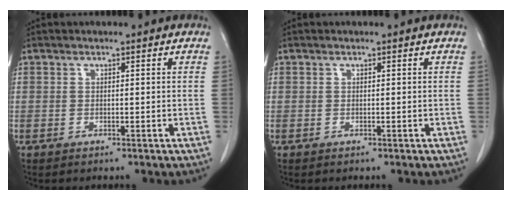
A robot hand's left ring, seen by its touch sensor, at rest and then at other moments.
{"total": 0.0}